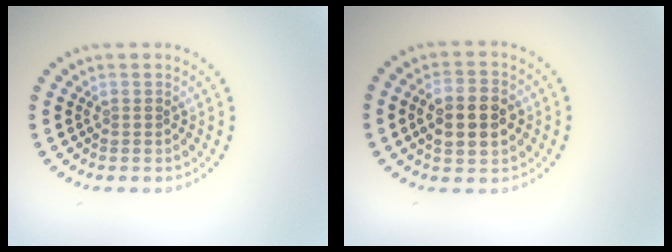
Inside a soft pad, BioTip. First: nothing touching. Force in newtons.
{"total": 5.0, "press": 5.0, "slide": 0.3}